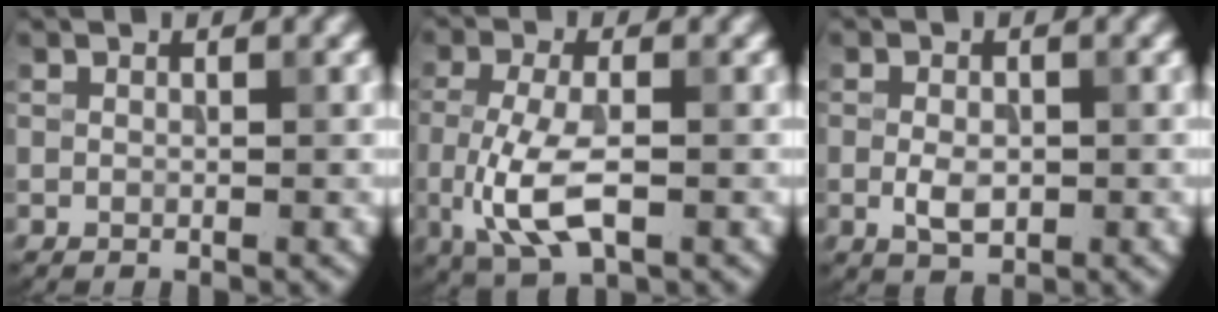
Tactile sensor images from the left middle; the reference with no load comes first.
{"total": 5.5, "force": [-1.3, 2.1, 4.9], "torque": [-0.114, -0.005, -0.023]}
{"total": 2.1, "force": [-0.6, 1.1, 1.6], "torque": [-0.035, 0.001, -0.009]}